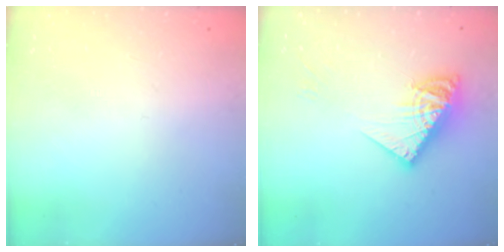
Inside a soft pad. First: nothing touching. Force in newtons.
{"total": 12.4, "press": 12.4, "slide": 1.3}